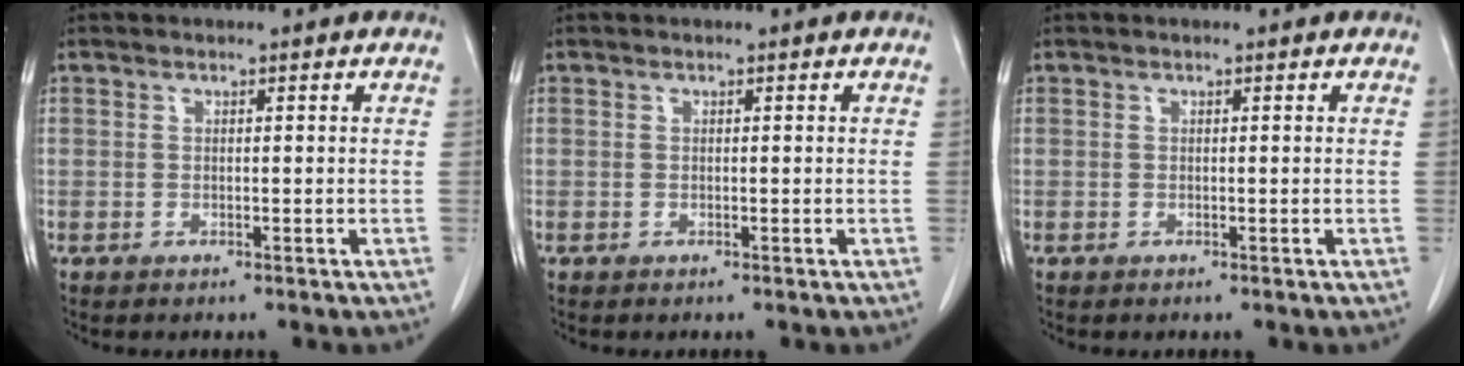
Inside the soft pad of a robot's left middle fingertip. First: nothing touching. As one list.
[{"total": 0.0}, {"total": 0.0}]